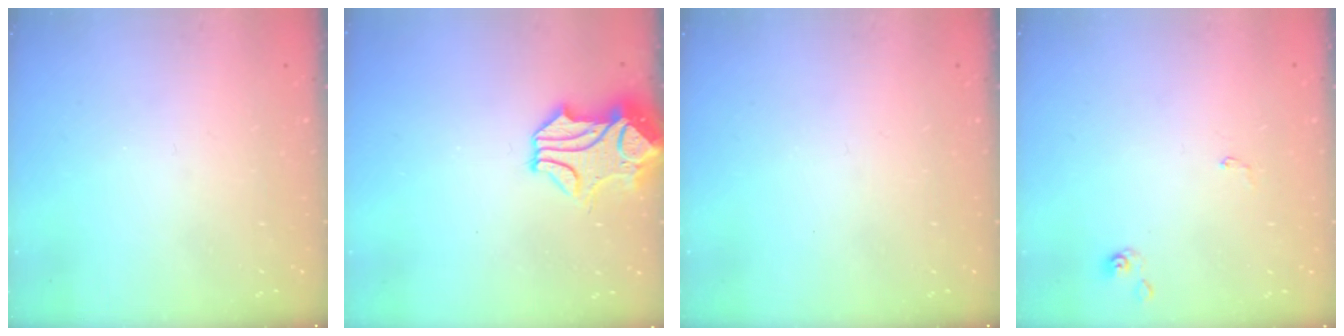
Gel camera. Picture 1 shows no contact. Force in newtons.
{"total": 2.1, "press": 1.6, "slide": 1.3}
{"total": 0.0}
{"total": 0.6, "press": 0.6, "slide": 0.1}